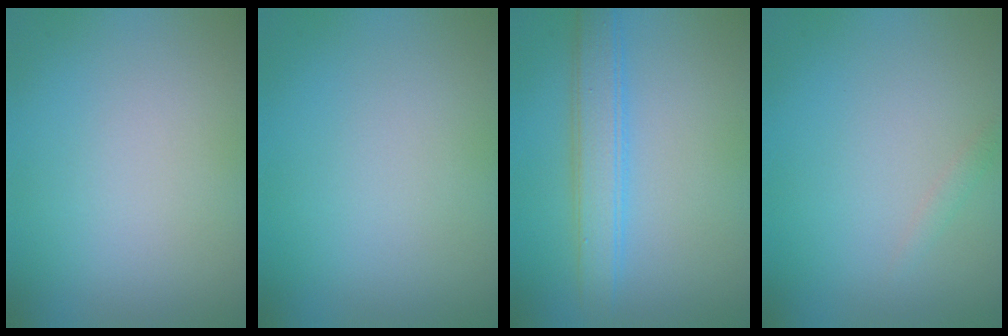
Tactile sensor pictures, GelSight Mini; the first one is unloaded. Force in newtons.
{"total": 0.0}
{"total": 3.7, "press": 3.7, "slide": 0.1}
{"total": 0.7, "press": 0.7, "slide": 0.1}